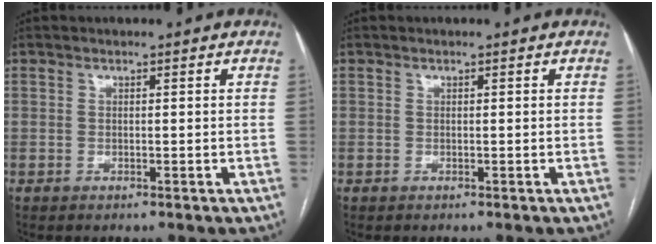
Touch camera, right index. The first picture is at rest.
{"total": 0.0}